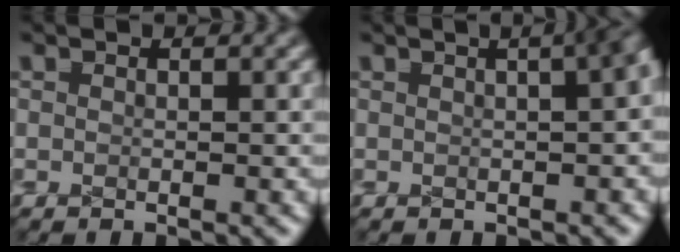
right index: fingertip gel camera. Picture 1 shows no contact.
{"total": 4.5, "force": [0.8, 2.3, 3.8], "torque": [-0.018, 0.021, 0.004]}